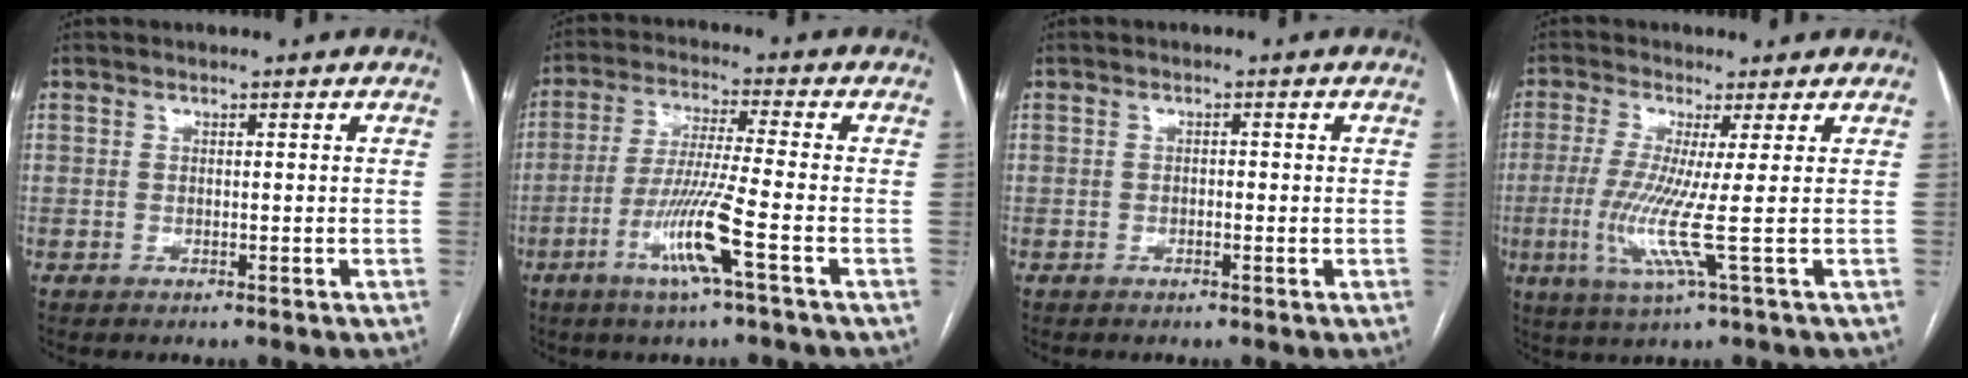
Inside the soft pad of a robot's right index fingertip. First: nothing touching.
{"total": 9.7, "force": [-4.1, -1.2, 8.7], "torque": [-0.172, -0.014, -0.081]}
{"total": 0.8, "force": [-0.2, 0.4, 0.7], "torque": [-0.011, 0.003, -0.003]}
{"total": 7.5, "force": [-1.1, -1.6, 7.3], "torque": [-0.158, -0.023, -0.021]}